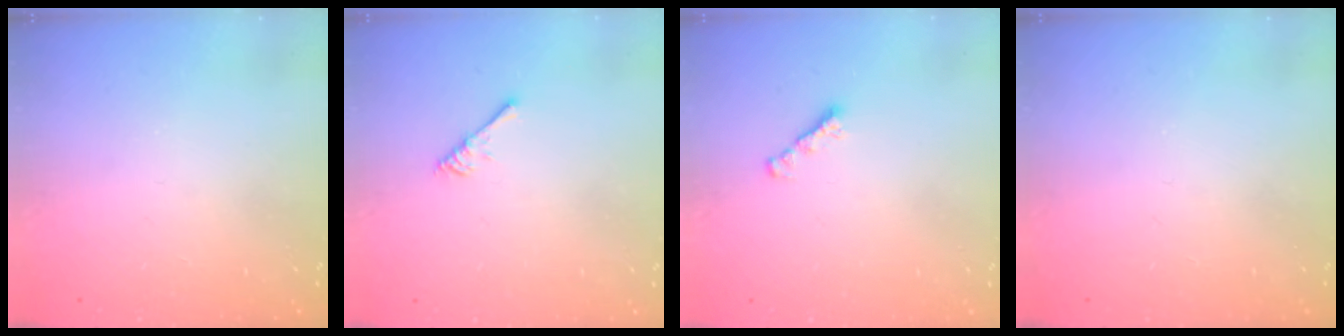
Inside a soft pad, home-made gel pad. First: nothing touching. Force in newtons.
{"total": 2.9, "press": 2.9, "slide": 0.5}
{"total": 1.7, "press": 1.6, "slide": 0.5}
{"total": 0.0}